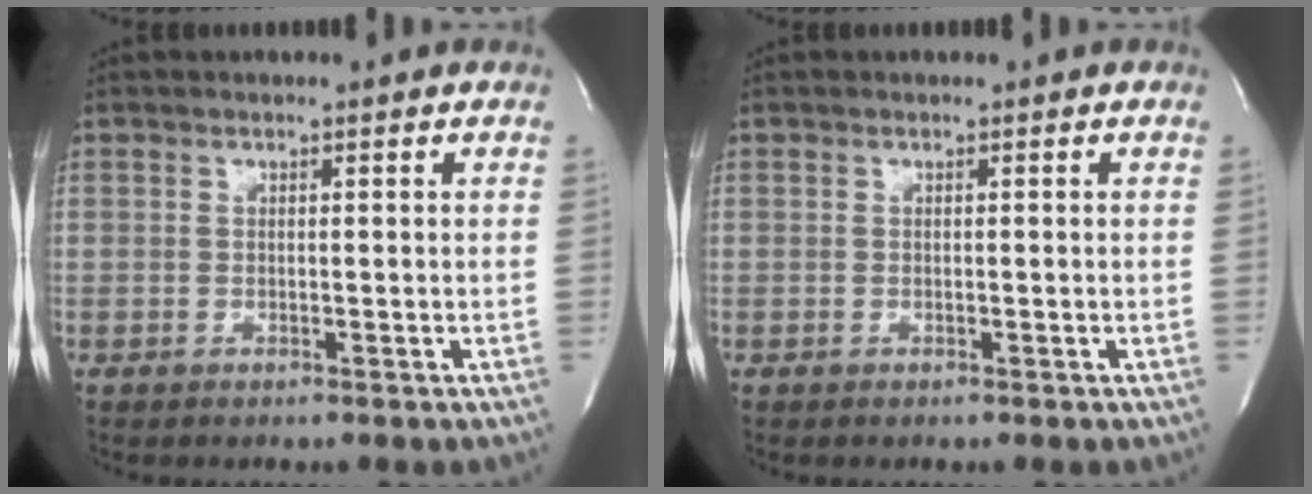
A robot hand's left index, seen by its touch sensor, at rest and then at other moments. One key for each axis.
{"total": 0.0}